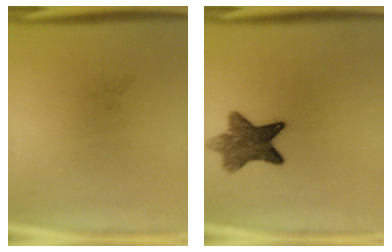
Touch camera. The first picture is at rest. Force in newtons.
{"total": 8.5}